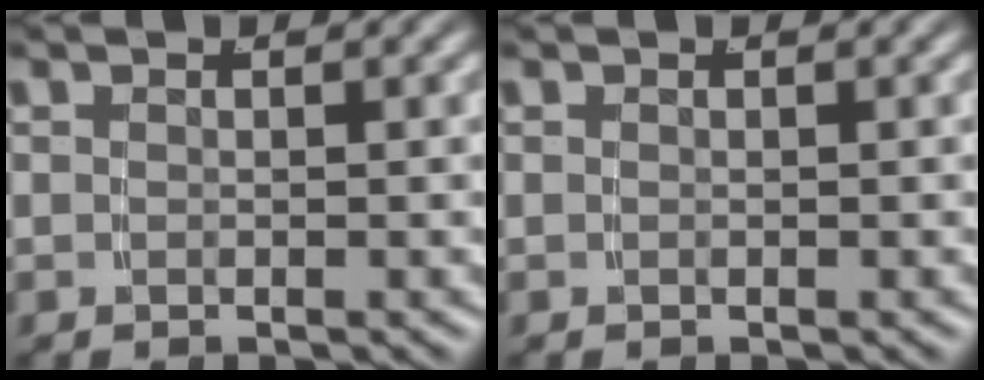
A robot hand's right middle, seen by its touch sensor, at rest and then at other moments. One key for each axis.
{"total": 0.0}